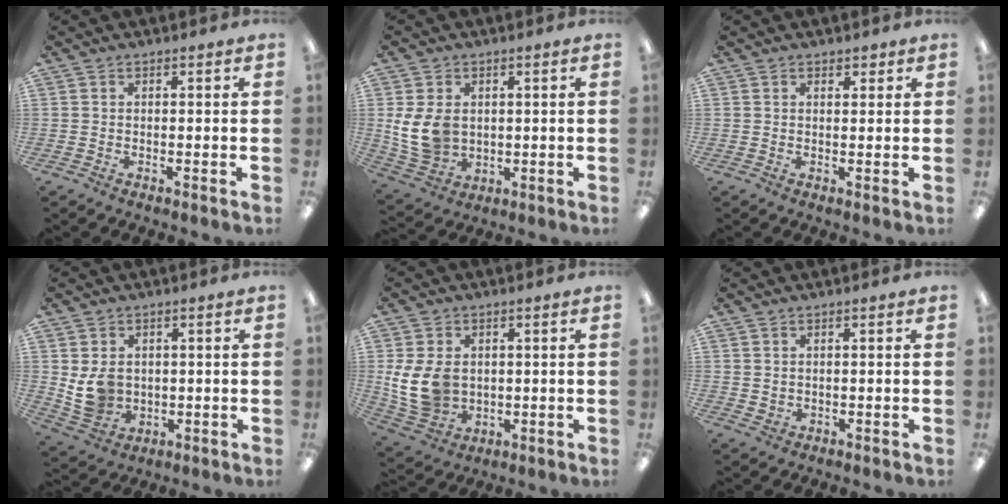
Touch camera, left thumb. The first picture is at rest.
{"total": 10.1, "force": [1.2, 7.8, 6.4], "torque": [-0.159, 0.004, 0.022]}
{"total": 1.5, "force": [1.1, 1.0, 0.2], "torque": [0.004, -0.001, 0.019]}
{"total": 7.5, "force": [1.1, 6.4, 3.7], "torque": [-0.074, 0.002, 0.022]}
{"total": 11.8, "force": [0.8, 9.0, 7.5], "torque": [-0.184, 0.003, 0.017]}
{"total": 1.4, "force": [0.9, 1.1, 0.2], "torque": [-0.004, 0.002, 0.015]}